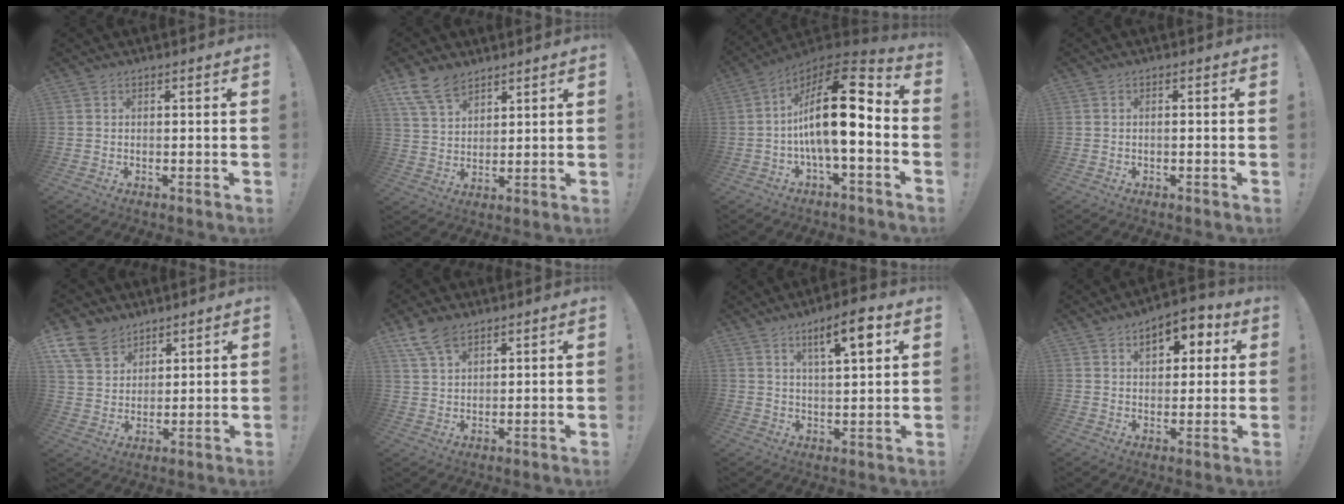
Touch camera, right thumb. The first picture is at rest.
{"total": 10.2, "force": [7.5, 5.6, 4.2], "torque": [-0.090, -0.030, 0.148]}
{"total": 20.7, "force": [0.3, 7.7, 19.2], "torque": [-0.323, 0.001, 0.004]}
{"total": 0.9, "force": [-0.6, -0.1, 0.7], "torque": [-0.021, 0.002, -0.009]}
{"total": 11.2, "force": [7.8, 7.1, 3.6], "torque": [-0.079, -0.044, 0.158]}
{"total": 8.3, "force": [5.6, 4.3, 4.4], "torque": [-0.089, -0.015, 0.111]}
{"total": 9.4, "force": [4.8, 1.8, 7.9], "torque": [-0.126, -0.015, 0.073]}
{"total": 9.2, "force": [3.9, 5.5, 6.2], "torque": [-0.083, -0.005, 0.065]}